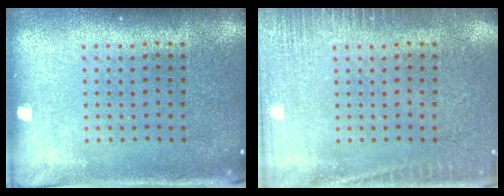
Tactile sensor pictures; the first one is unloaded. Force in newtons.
{"total": 2.7, "press": 2.7, "slide": 0.5}